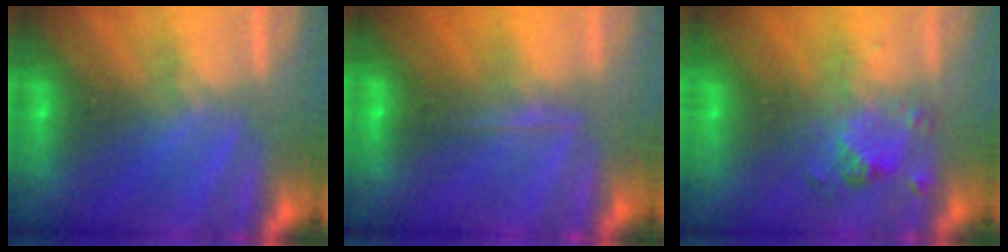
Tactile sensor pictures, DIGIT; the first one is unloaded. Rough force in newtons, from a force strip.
{"total": 1.8}
{"total": 2.4}